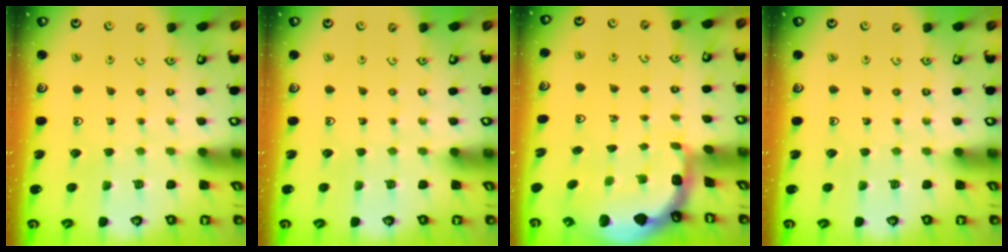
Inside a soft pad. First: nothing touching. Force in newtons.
{"total": 0.0}
{"total": 1.6, "press": 1.4, "slide": 0.7}
{"total": 0.0}